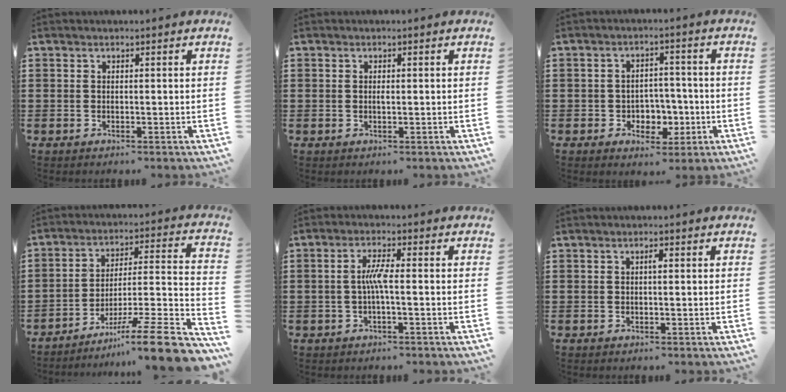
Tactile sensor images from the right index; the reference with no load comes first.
{"total": 0.8, "force": [0.0, 0.3, 0.8], "torque": [-0.017, -0.002, 0.001]}
{"total": 4.4, "force": [-1.4, 3.6, 2.0], "torque": [-0.030, 0.004, -0.031]}
{"total": 11.4, "force": [-7.9, 0.8, 8.2], "torque": [-0.110, 0.008, -0.147]}
{"total": 3.8, "force": [-0.6, 0.4, 3.8], "torque": [-0.083, -0.005, -0.018]}
{"total": 0.9, "force": [0.1, 0.2, 0.9], "torque": [-0.019, 0.000, 0.002]}